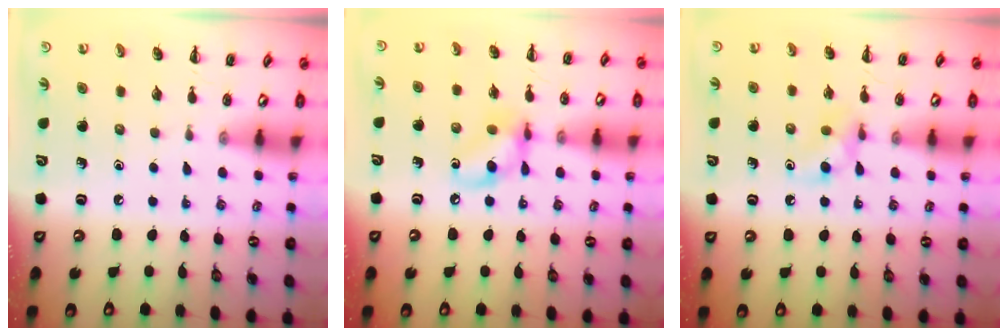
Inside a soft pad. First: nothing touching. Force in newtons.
{"total": 9.6, "press": 9.5, "slide": 1.2}
{"total": 5.5, "press": 5.2, "slide": 1.8}